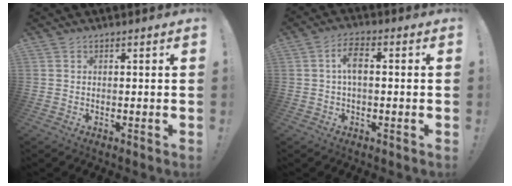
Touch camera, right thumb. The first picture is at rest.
{"total": 5.6, "force": [0.3, 2.5, 5.0], "torque": [-0.096, 0.008, 0.003]}